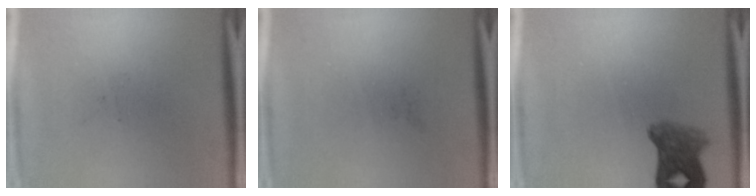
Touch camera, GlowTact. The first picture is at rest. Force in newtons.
{"total": 0.0}
{"total": 5.0}